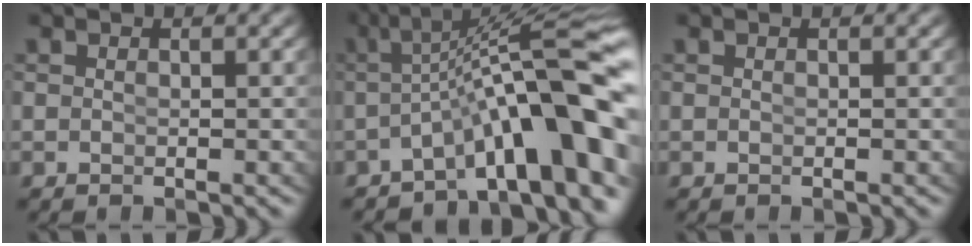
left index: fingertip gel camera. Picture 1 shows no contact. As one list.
[{"total": 11.3, "force": [-2.3, 3.8, 10.4], "torque": [-0.143, -0.006, -0.025]}, {"total": 0.0}]